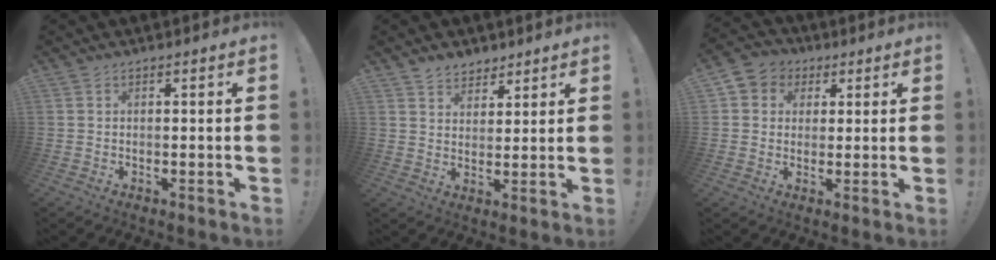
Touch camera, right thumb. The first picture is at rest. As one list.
[{"total": 5.7, "force": [4.5, 3.4, 0.4], "torque": [-0.002, -0.032, 0.086]}, {"total": 6.0, "force": [0.9, 5.7, 1.5], "torque": [-0.017, 0.001, 0.021]}]